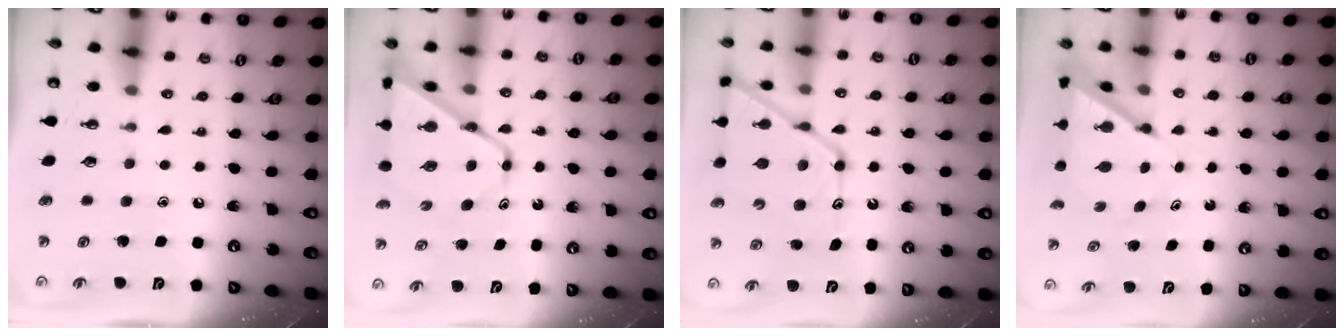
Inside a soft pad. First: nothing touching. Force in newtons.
{"total": 12.7, "press": 12.7, "slide": 1.0}
{"total": 17.1, "press": 17.0, "slide": 1.4}
{"total": 6.6, "press": 6.6, "slide": 0.4}